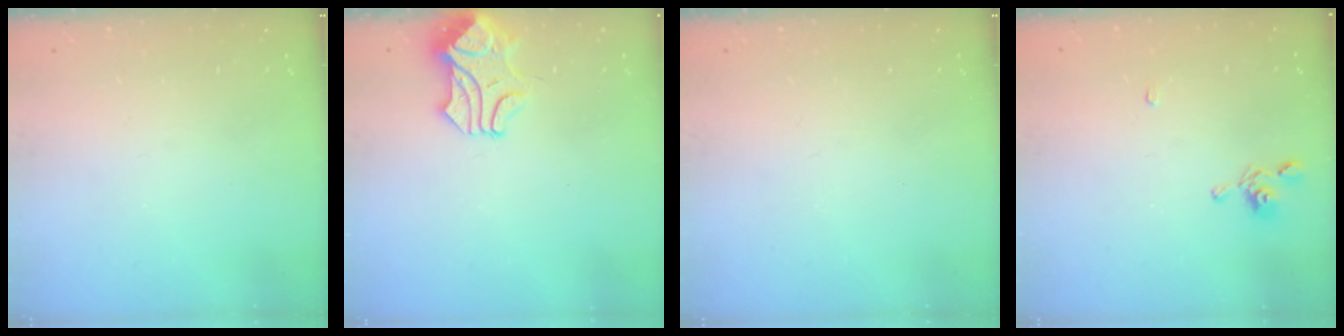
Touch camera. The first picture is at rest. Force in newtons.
{"total": 0.7, "press": 0.7, "slide": 0.2}
{"total": 0.0}
{"total": 2.2, "press": 2.2, "slide": 0.2}